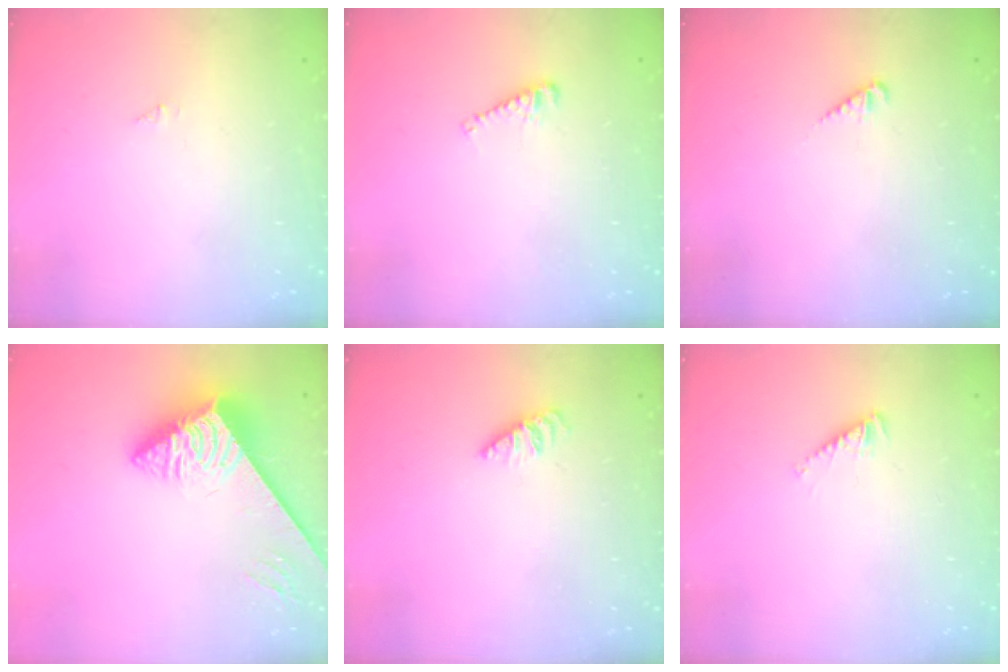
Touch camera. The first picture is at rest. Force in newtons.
{"total": 4.6, "press": 4.6, "slide": 0.3}
{"total": 1.8, "press": 1.8, "slide": 0.3}
{"total": 4.2, "press": 4.2, "slide": 0.6}
{"total": 0.6, "press": 0.5, "slide": 0.2}
{"total": 1.4, "press": 1.3, "slide": 0.2}